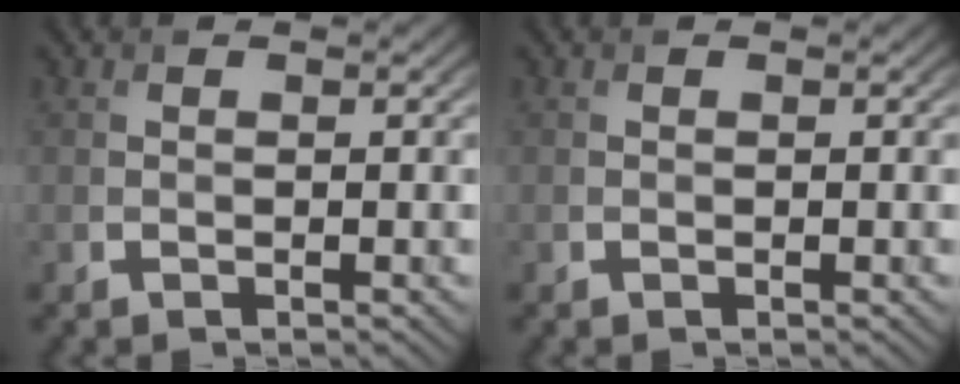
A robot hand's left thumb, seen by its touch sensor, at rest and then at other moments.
{"total": 0.0}